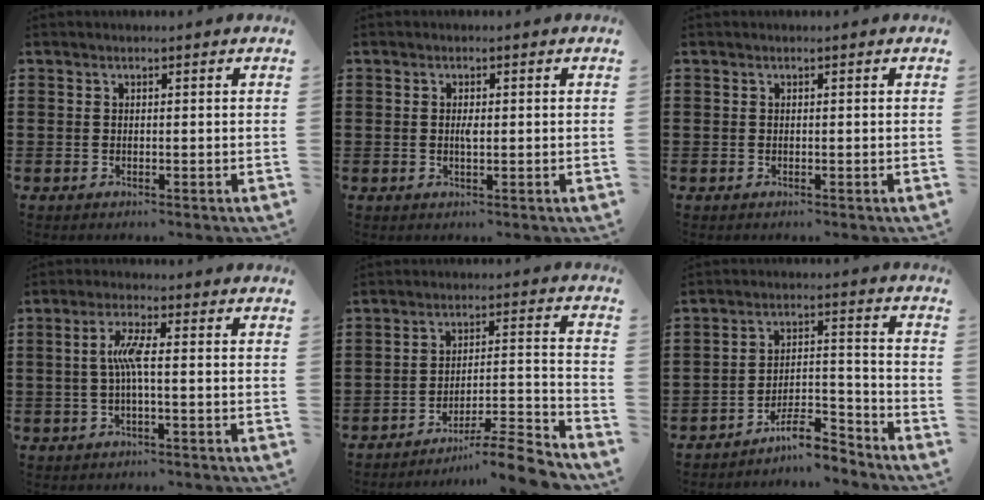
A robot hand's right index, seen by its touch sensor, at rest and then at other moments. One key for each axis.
{"total": 1.7, "fx": 0.0, "fy": 0.5, "fz": 1.6, "tx": -0.032, "ty": 0.002, "tz": -0.001}
{"total": 0.0}
{"total": 4.8, "fx": -0.4, "fy": 0.5, "fz": 4.8, "tx": -0.103, "ty": -0.005, "tz": -0.016}
{"total": 8.1, "fx": -7.2, "fy": 0.1, "fz": 3.6, "tx": -0.049, "ty": 0.002, "tz": -0.142}
{"total": 8.1, "fx": -7.1, "fy": 1.8, "fz": 3.3, "tx": -0.051, "ty": 0.023, "tz": -0.134}